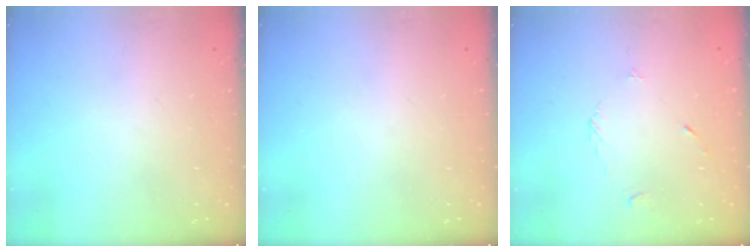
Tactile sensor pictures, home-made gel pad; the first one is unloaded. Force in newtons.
{"total": 0.0}
{"total": 3.5, "press": 3.4, "slide": 0.4}